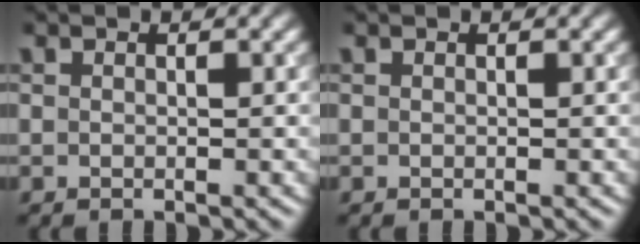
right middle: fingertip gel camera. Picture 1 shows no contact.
{"total": 0.0}